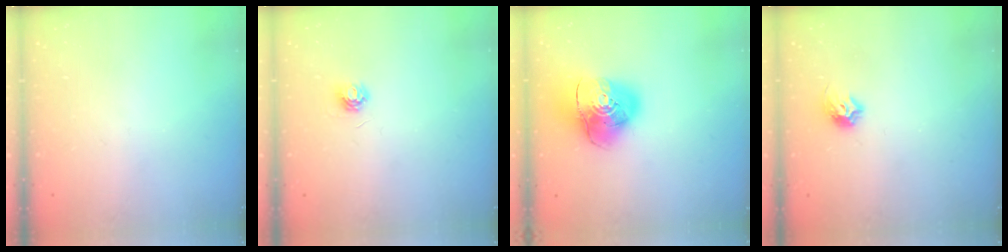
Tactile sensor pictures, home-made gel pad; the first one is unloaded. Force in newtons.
{"total": 4.5, "press": 4.5, "slide": 0.5}
{"total": 12.3, "press": 12.2, "slide": 1.9}
{"total": 7.7, "press": 7.7, "slide": 1.0}